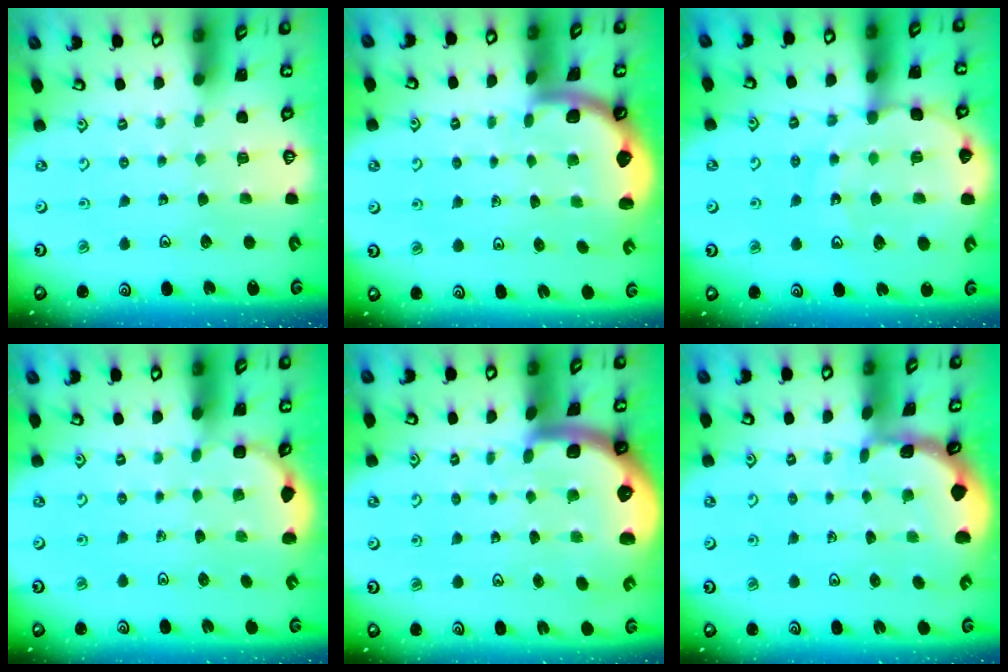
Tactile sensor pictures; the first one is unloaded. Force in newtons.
{"total": 1.6, "press": 1.6, "slide": 0.1}
{"total": 12.4, "press": 12.0, "slide": 3.0}
{"total": 2.5, "press": 2.2, "slide": 1.2}
{"total": 5.3, "press": 5.2, "slide": 0.9}
{"total": 1.3, "press": 1.2, "slide": 0.1}